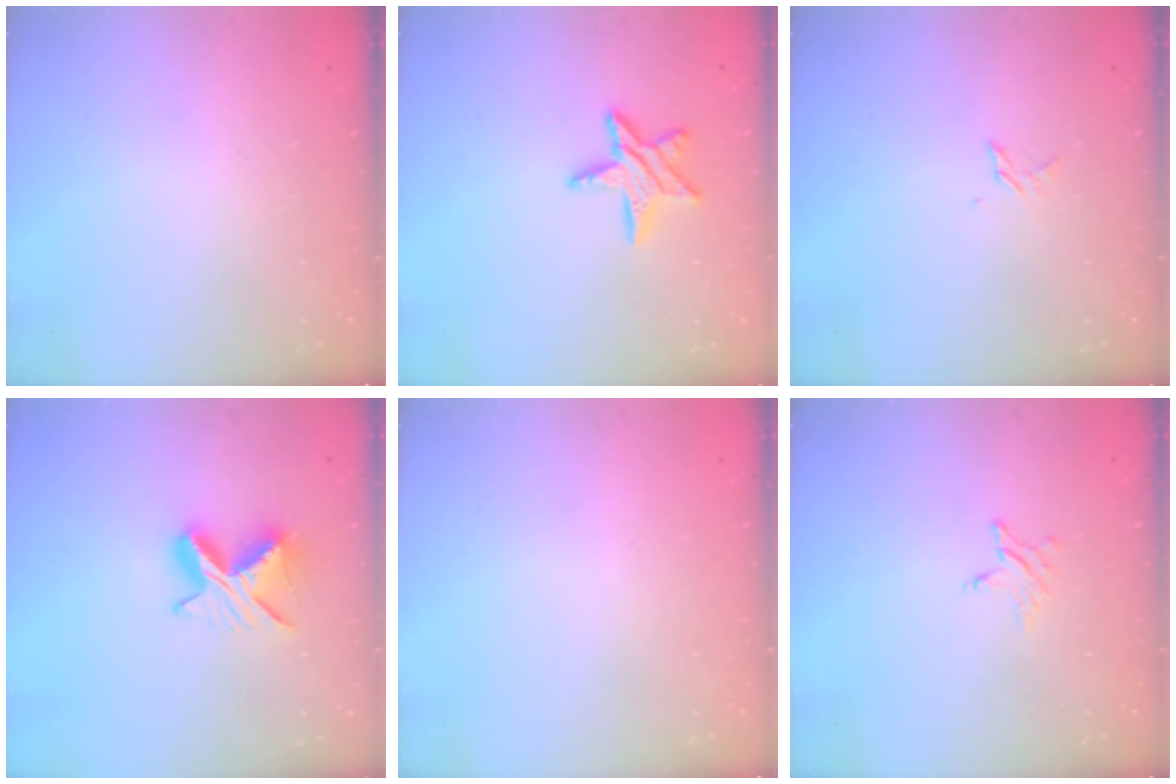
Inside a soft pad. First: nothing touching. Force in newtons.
{"total": 9.9, "press": 9.9, "slide": 0.5}
{"total": 3.1, "press": 3.1, "slide": 0.4}
{"total": 9.3, "press": 9.3, "slide": 0.2}
{"total": 0.0}
{"total": 4.2, "press": 4.2, "slide": 0.4}